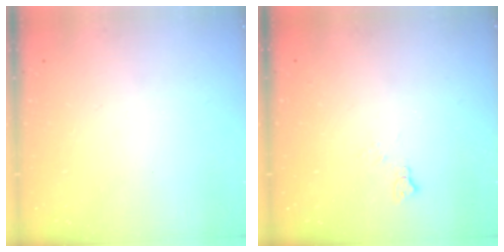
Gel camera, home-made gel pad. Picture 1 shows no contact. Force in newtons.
{"total": 5.1, "press": 5.0, "slide": 0.7}